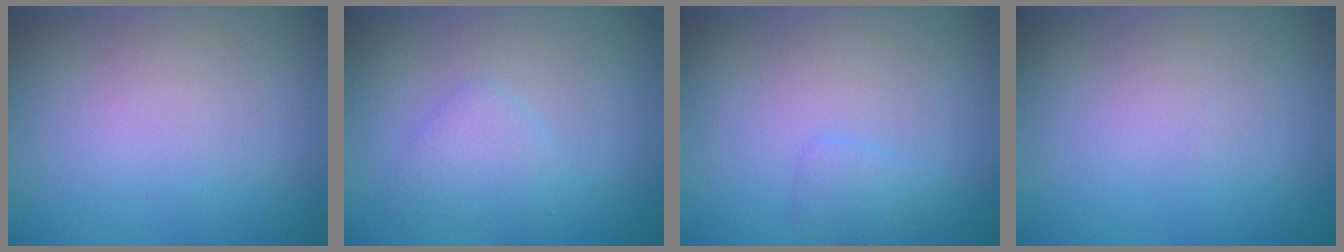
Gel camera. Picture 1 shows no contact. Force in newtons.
{"total": 1.9, "press": 1.9, "slide": 0.2}
{"total": 1.3, "press": 1.3, "slide": 0.0}
{"total": 0.0}